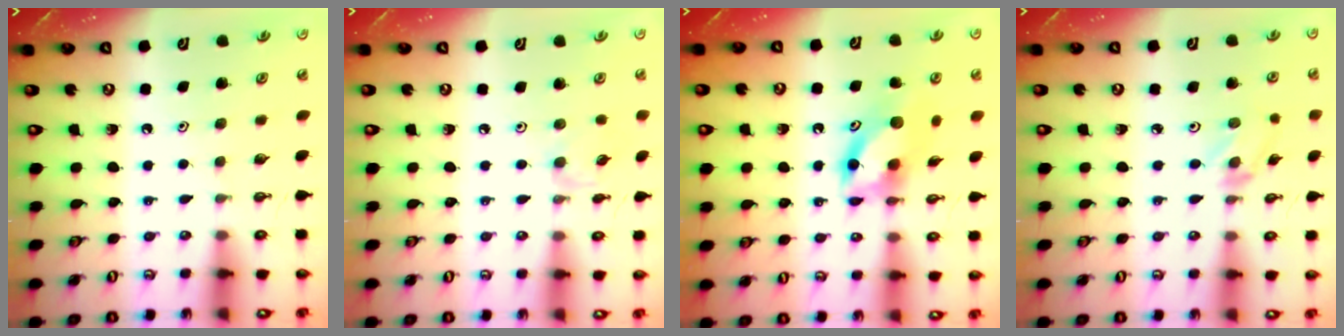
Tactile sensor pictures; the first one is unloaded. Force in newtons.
{"total": 2.7, "press": 2.7, "slide": 0.4}
{"total": 11.6, "press": 11.4, "slide": 1.7}
{"total": 2.0, "press": 1.9, "slide": 0.3}